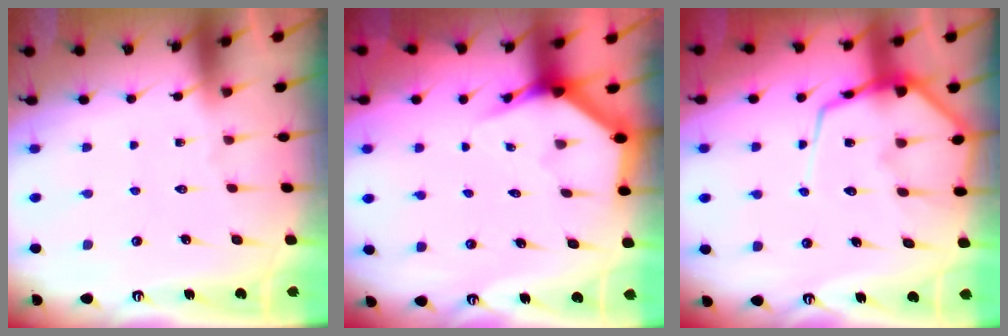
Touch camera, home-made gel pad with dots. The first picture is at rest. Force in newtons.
{"total": 3.8, "press": 3.8, "slide": 0.2}
{"total": 11.6, "press": 11.5, "slide": 1.3}